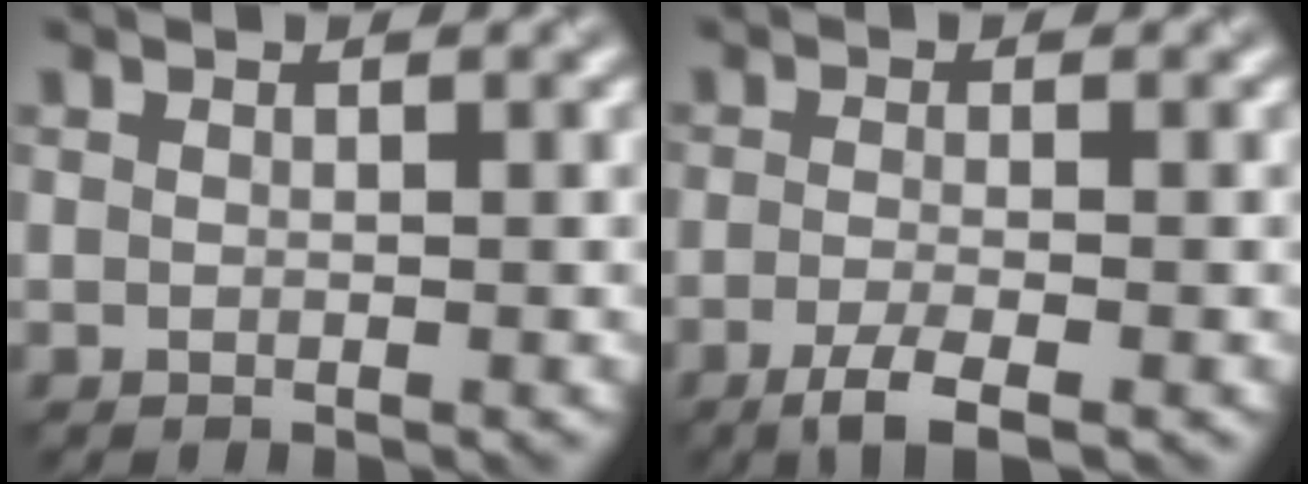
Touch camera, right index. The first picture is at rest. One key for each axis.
{"total": 3.1, "fx": -1.7, "fy": 0.7, "fz": 2.5, "tx": -0.046, "ty": -0.005, "tz": -0.039}